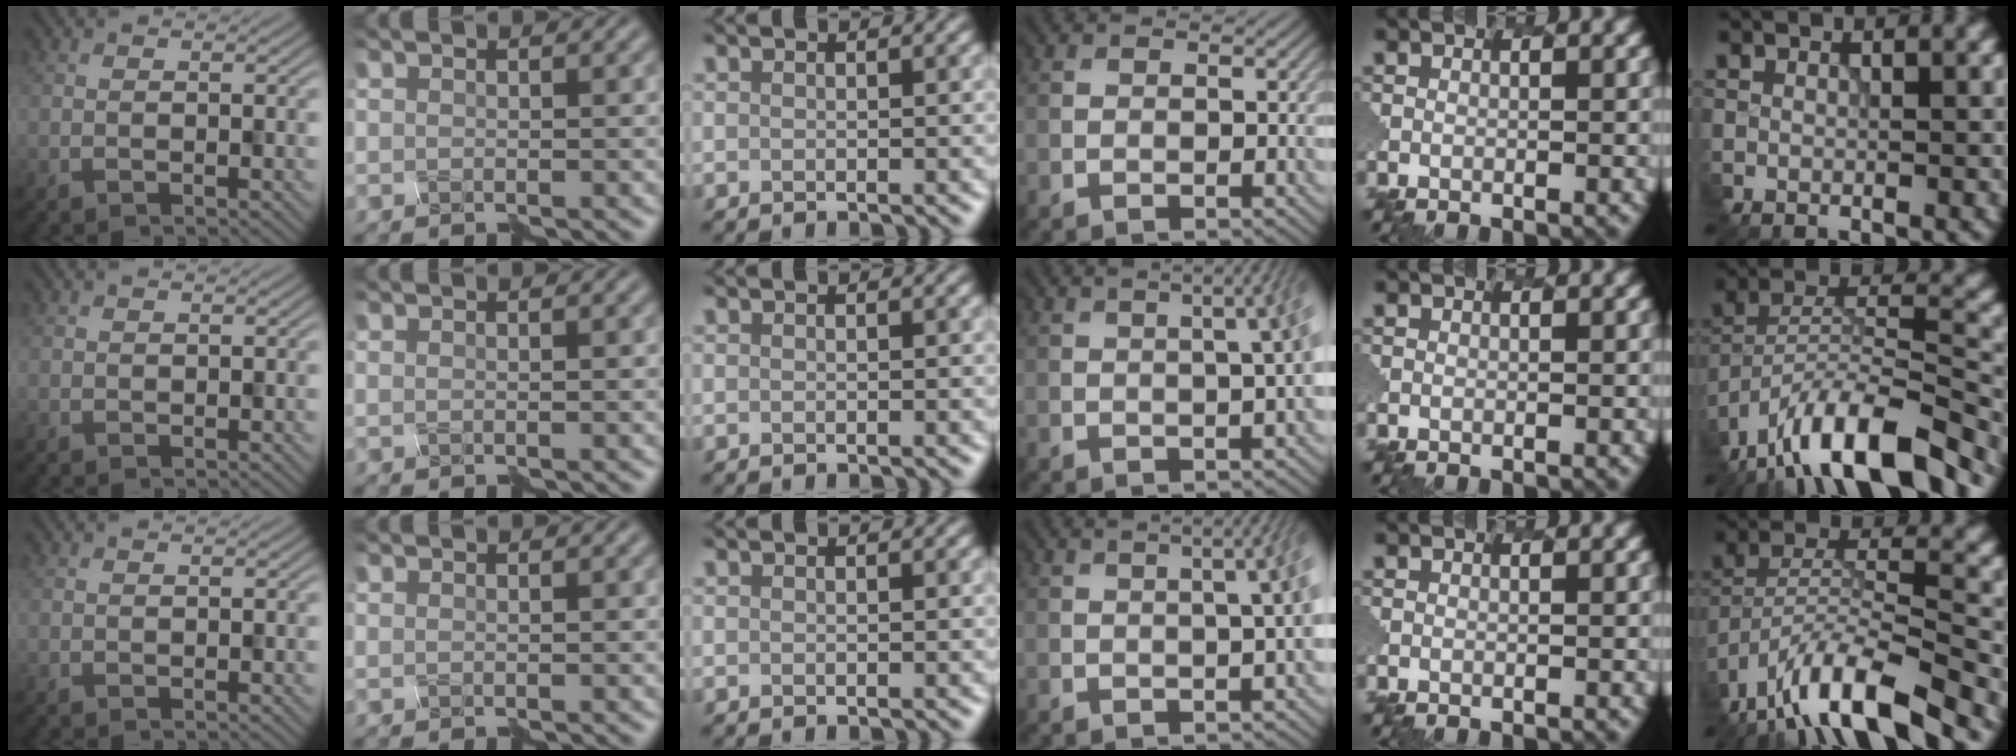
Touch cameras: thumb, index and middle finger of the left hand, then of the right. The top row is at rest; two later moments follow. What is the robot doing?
{"motion": "disassemble", "object": "spray bottle"}